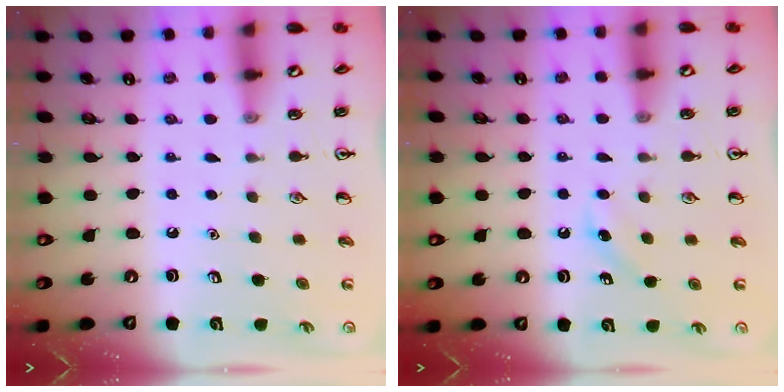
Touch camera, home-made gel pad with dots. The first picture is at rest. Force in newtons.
{"total": 3.8, "press": 3.5, "slide": 1.4}